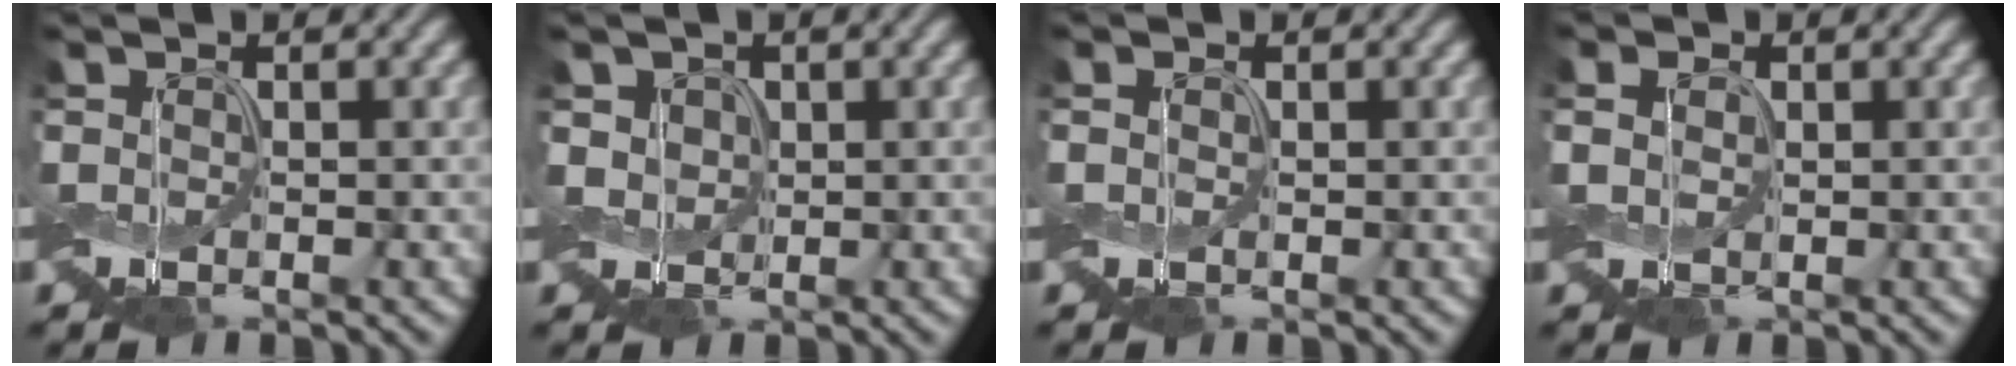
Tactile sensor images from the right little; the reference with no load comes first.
{"total": 1.9, "force": [0.0, 1.8, 0.8], "torque": [-0.020, 0.001, -0.009]}
{"total": 0.5, "force": [0.0, 0.4, 0.3], "torque": [-0.009, 0.001, -0.002]}
{"total": 1.5, "force": [0.0, 1.2, 0.9], "torque": [-0.021, 0.002, -0.005]}